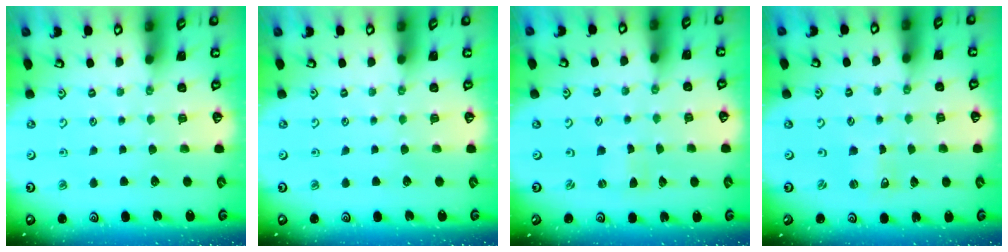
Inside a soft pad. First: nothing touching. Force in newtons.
{"total": 0.0}
{"total": 0.0}
{"total": 0.0}